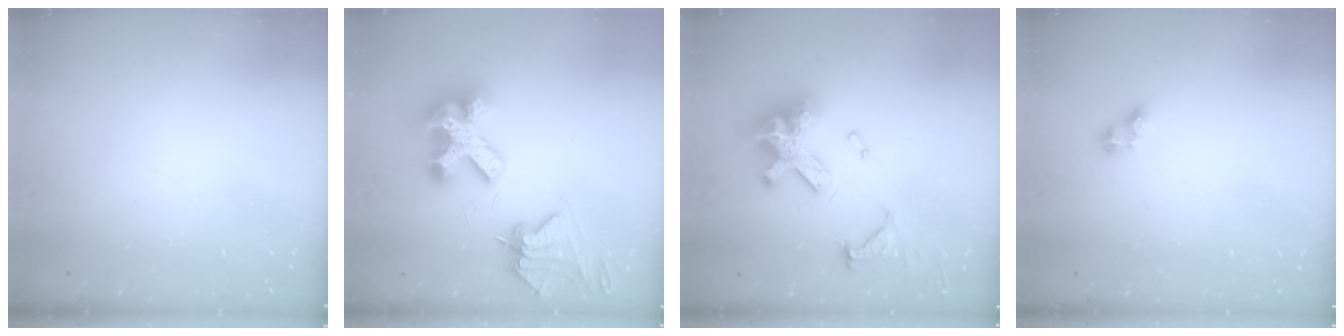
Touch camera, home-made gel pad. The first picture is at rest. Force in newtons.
{"total": 13.0, "press": 13.0, "slide": 0.9}
{"total": 15.4, "press": 15.3, "slide": 1.5}
{"total": 3.6, "press": 3.5, "slide": 0.4}